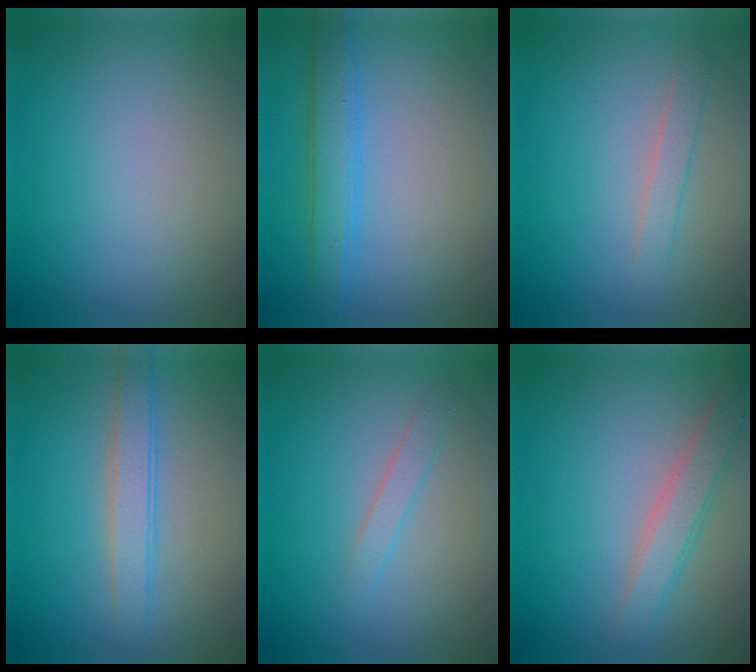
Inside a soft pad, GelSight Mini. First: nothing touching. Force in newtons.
{"total": 3.1, "press": 3.1, "slide": 0.2}
{"total": 1.5, "press": 1.5, "slide": 0.0}
{"total": 2.8, "press": 2.8, "slide": 0.1}
{"total": 1.3, "press": 1.3, "slide": 0.1}
{"total": 3.2, "press": 3.2, "slide": 0.1}